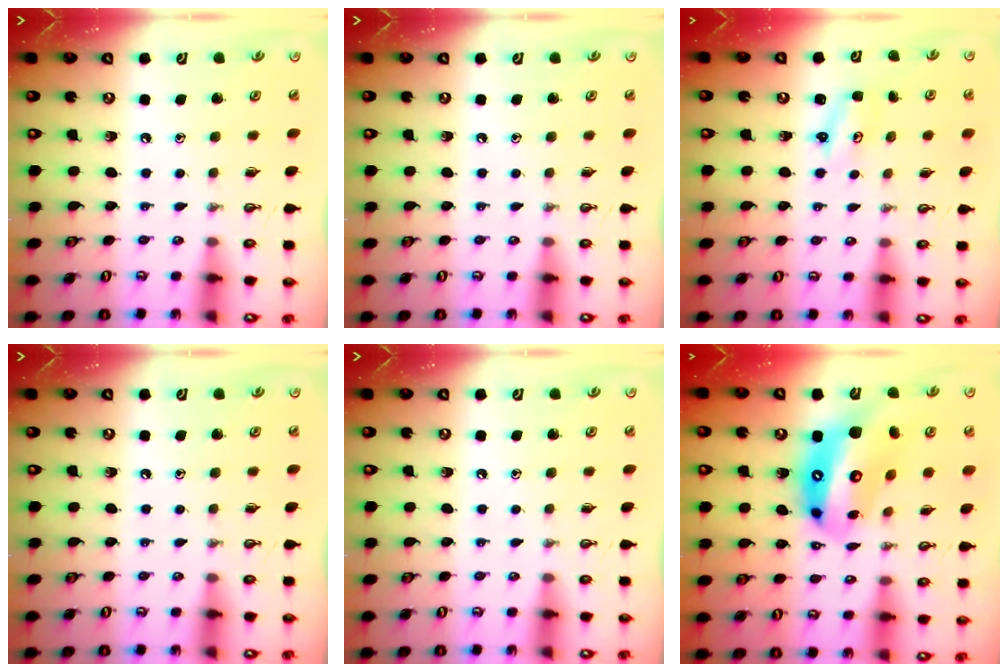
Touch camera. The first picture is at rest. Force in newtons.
{"total": 0.0}
{"total": 2.2, "press": 2.1, "slide": 0.4}
{"total": 0.0}
{"total": 0.0}
{"total": 18.3, "press": 18.1, "slide": 2.8}